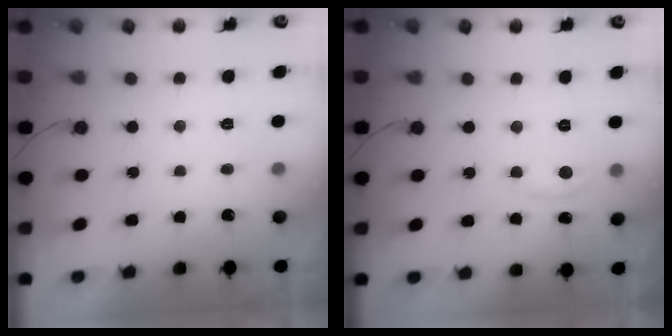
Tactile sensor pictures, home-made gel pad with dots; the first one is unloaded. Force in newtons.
{"total": 4.1, "press": 4.1, "slide": 0.5}